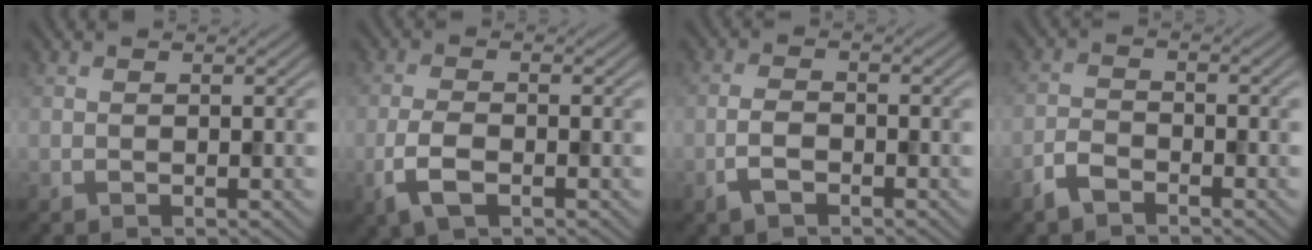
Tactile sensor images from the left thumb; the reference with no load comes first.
{"total": 4.3, "force": [-1.9, 1.9, 3.4], "torque": [-0.080, -0.004, -0.042]}
{"total": 2.8, "force": [-1.7, 1.2, 1.9], "torque": [-0.044, 0.000, -0.039]}
{"total": 2.9, "force": [-2.3, 1.1, 1.4], "torque": [-0.033, 0.000, -0.055]}